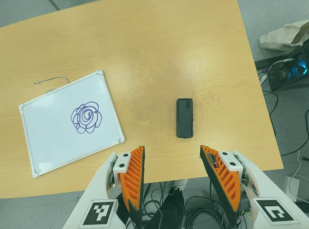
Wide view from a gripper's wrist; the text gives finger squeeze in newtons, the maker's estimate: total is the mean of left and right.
{"total": 0.0}